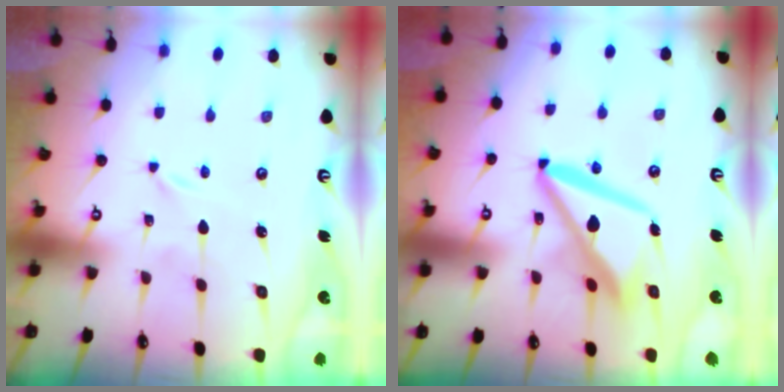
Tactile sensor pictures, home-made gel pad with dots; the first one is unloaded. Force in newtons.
{"total": 12.9, "press": 12.8, "slide": 1.5}